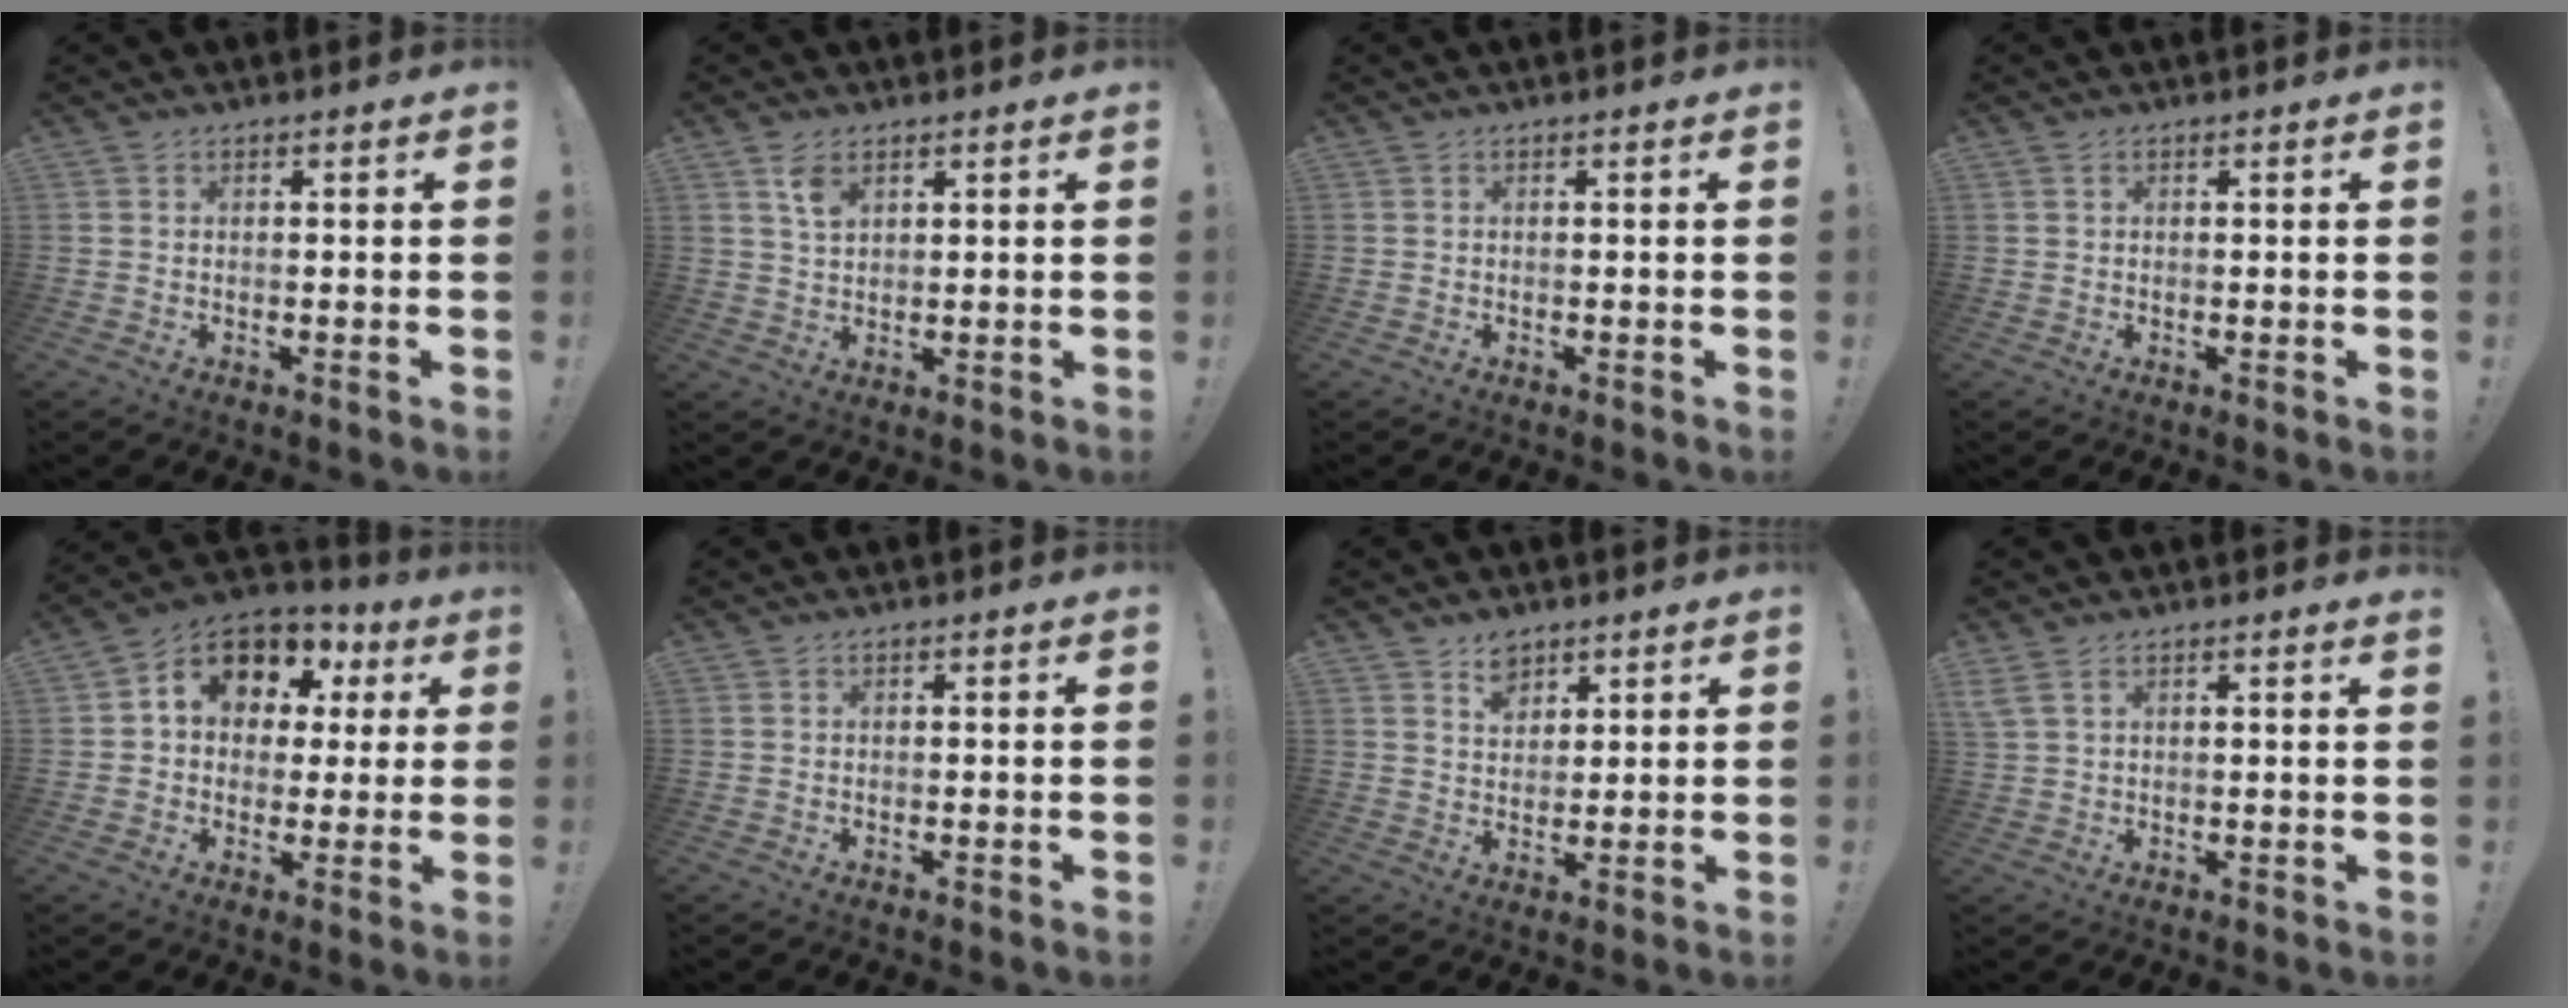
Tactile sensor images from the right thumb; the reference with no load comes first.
{"total": 4.9, "force": [2.6, 2.7, 3.2], "torque": [-0.045, -0.010, 0.046]}
{"total": 0.0}
{"total": 0.0}
{"total": 10.8, "force": [4.0, 8.5, 5.3], "torque": [-0.079, -0.024, 0.075]}
{"total": 0.0}
{"total": 5.9, "force": [4.2, 3.9, 1.2], "torque": [-0.019, -0.023, 0.079]}
{"total": 3.4, "force": [2.5, 1.1, 2.1], "torque": [-0.048, -0.004, 0.050]}